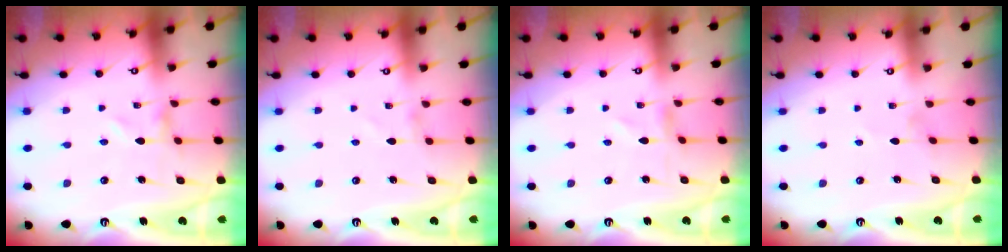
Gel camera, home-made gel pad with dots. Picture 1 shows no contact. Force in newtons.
{"total": 0.8, "press": 0.8, "slide": 0.0}
{"total": 0.0}
{"total": 0.0}